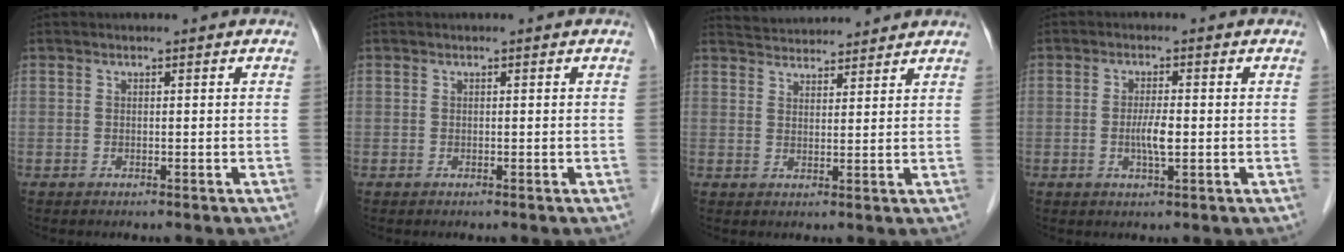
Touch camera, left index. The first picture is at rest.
{"total": 0.0}
{"total": 7.8, "force": [7.6, 1.2, 1.2], "torque": [-0.023, 0.029, 0.112]}
{"total": 3.3, "force": [-0.5, 0.4, 3.2], "torque": [-0.065, -0.003, -0.009]}